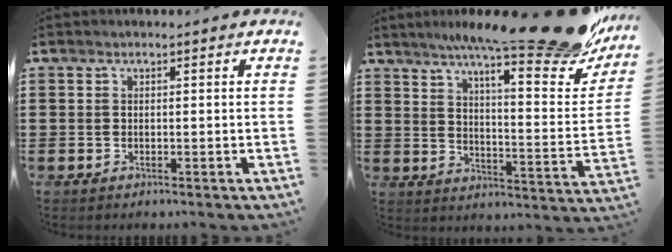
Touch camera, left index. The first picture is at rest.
{"total": 17.1, "force": [13.5, 1.2, 10.5], "torque": [-0.161, -0.084, 0.209]}